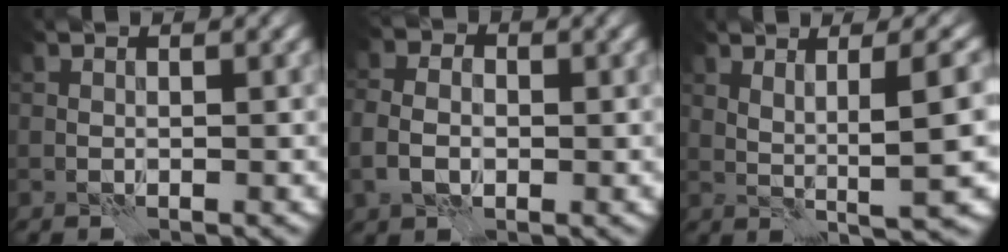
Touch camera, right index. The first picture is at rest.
{"total": 4.2, "force": [-0.7, 3.1, 2.6], "torque": [-0.045, 0.003, -0.017]}
{"total": 6.0, "force": [0.9, 1.3, 5.8], "torque": [-0.083, 0.005, 0.021]}